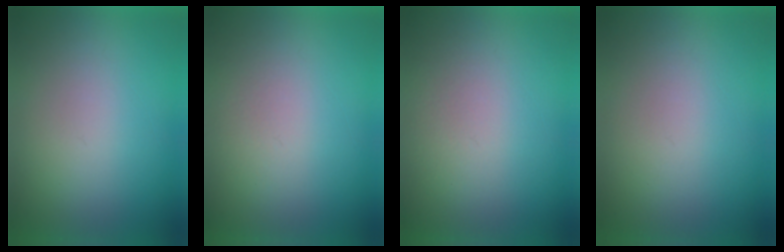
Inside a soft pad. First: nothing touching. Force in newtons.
{"total": 2.0}
{"total": 1.9}
{"total": 0.0}